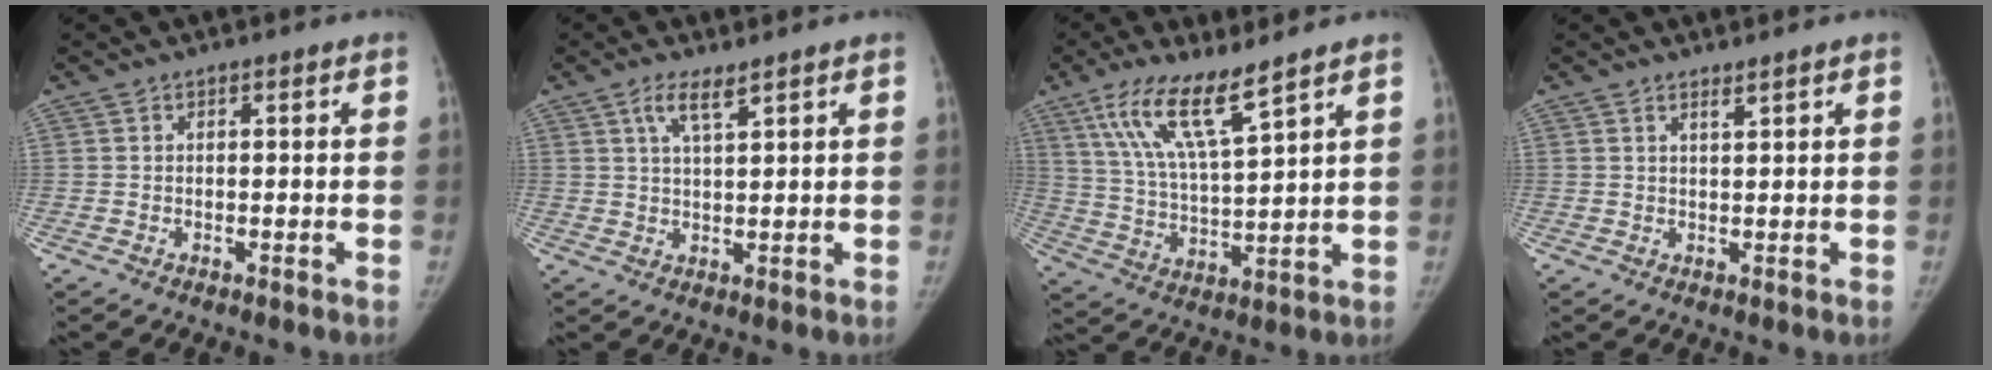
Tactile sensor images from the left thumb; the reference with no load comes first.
{"total": 4.0, "force": [2.5, 1.1, 3.0], "torque": [-0.058, -0.007, 0.050]}
{"total": 12.3, "force": [7.9, 2.3, 9.1], "torque": [-0.169, -0.037, 0.161]}
{"total": 1.2, "force": [1.0, 0.2, 0.6], "torque": [-0.010, -0.009, 0.018]}